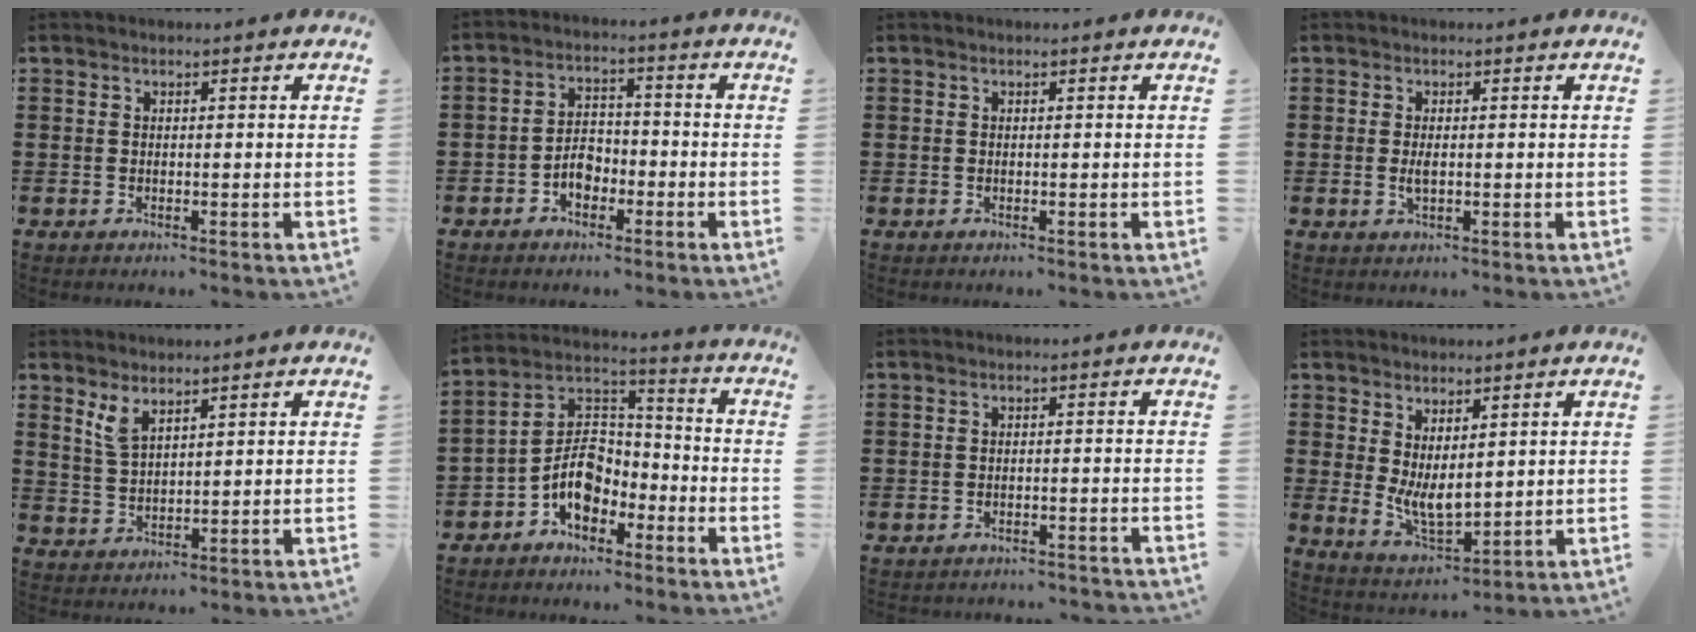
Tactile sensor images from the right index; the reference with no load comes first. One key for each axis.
{"total": 3.8, "fx": -1.9, "fy": 2.6, "fz": 2.1, "tx": -0.044, "ty": 0.003, "tz": -0.036}
{"total": 0.0}
{"total": 1.8, "fx": 0.0, "fy": 0.6, "fz": 1.7, "tx": -0.043, "ty": -0.006, "tz": -0.001}
{"total": 3.6, "fx": 2.5, "fy": 1.3, "fz": 2.2, "tx": -0.049, "ty": 0.003, "tz": 0.045}
{"total": 7.9, "fx": -3.4, "fy": 5.2, "fz": 4.8, "tx": -0.113, "ty": 0.001, "tz": -0.069}
{"total": 1.9, "fx": -1.9, "fy": 0.1, "fz": 0.1, "tx": -0.008, "ty": 0.001, "tz": -0.039}
{"total": 5.3, "fx": 1.5, "fy": 2.7, "fz": 4.3, "tx": -0.098, "ty": -0.010, "tz": 0.032}